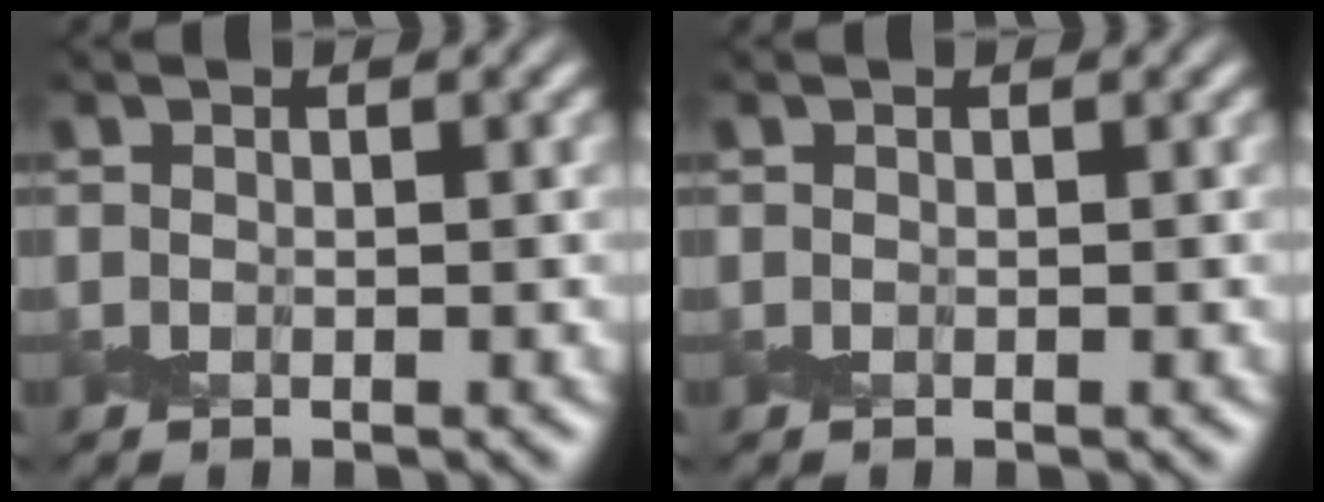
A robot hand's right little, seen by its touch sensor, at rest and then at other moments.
{"total": 0.0}